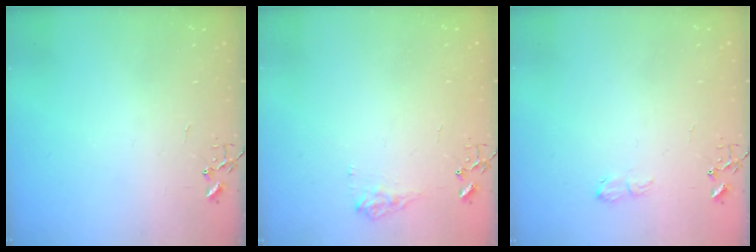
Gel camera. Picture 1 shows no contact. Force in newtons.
{"total": 8.2, "press": 8.2, "slide": 0.2}
{"total": 6.1, "press": 6.0, "slide": 0.8}